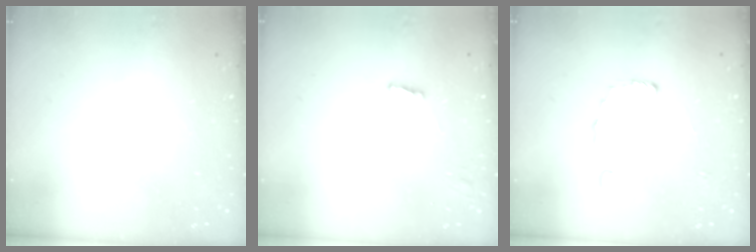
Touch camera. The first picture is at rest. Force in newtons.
{"total": 1.9, "press": 1.9, "slide": 0.2}
{"total": 5.4, "press": 5.4, "slide": 0.5}